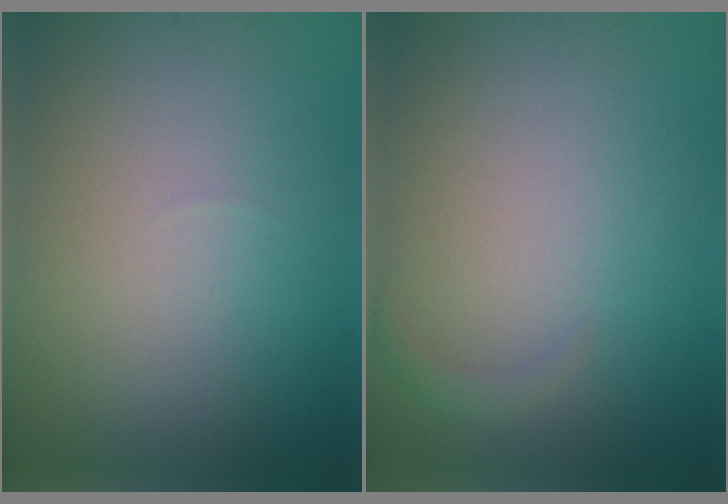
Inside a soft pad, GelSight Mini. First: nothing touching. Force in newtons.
{"total": 0.9, "press": 0.9, "slide": 0.1}